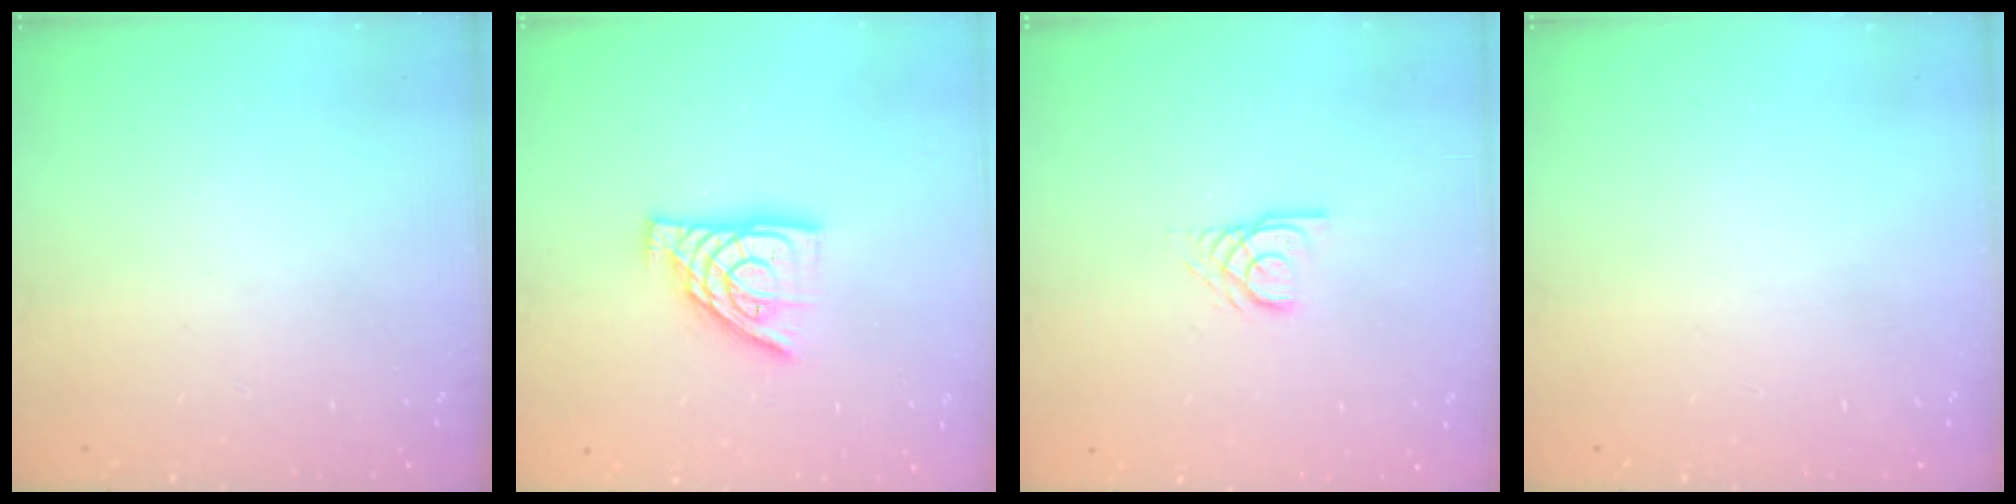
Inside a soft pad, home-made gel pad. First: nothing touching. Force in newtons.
{"total": 12.1, "press": 12.0, "slide": 1.4}
{"total": 2.9, "press": 2.9, "slide": 0.1}
{"total": 0.0}